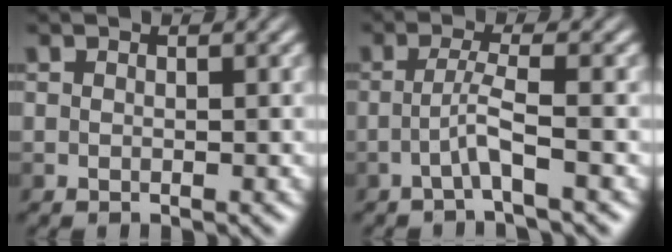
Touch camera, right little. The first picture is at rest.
{"total": 2.1, "force": [-1.2, -0.5, 1.7], "torque": [-0.038, 0.010, -0.024]}